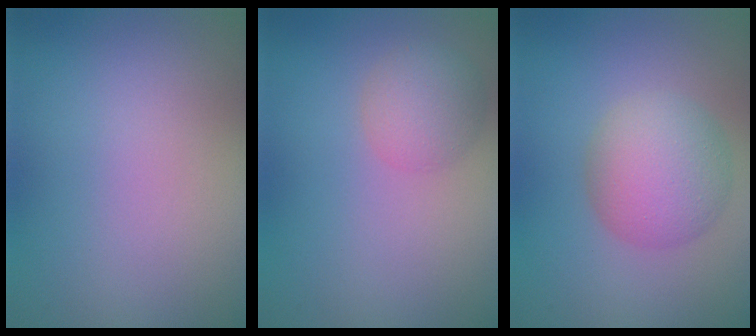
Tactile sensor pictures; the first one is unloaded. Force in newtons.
{"total": 2.1, "press": 2.1, "slide": 0.2}
{"total": 5.4, "press": 5.4, "slide": 0.1}